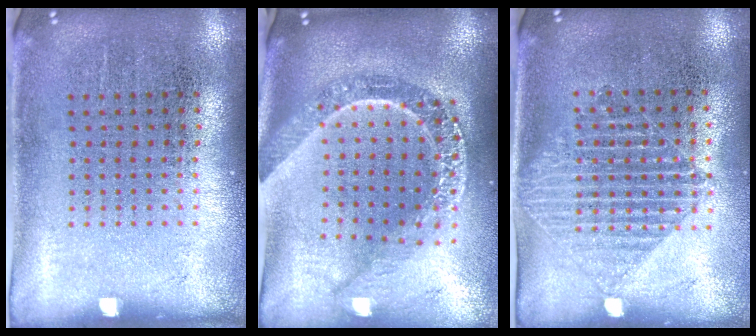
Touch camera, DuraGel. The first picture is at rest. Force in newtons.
{"total": 2.7, "press": 2.2, "slide": 1.6}
{"total": 1.5, "press": 1.3, "slide": 0.7}